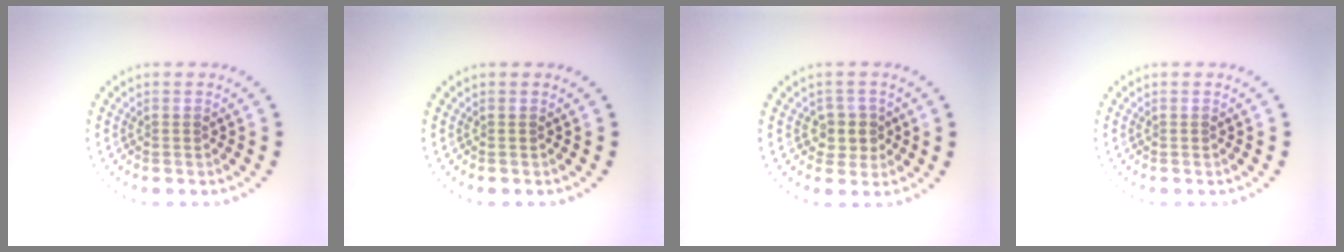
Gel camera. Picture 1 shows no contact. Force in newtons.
{"total": 0.0}
{"total": 2.3, "press": 2.0, "slide": 1.0}
{"total": 0.0}